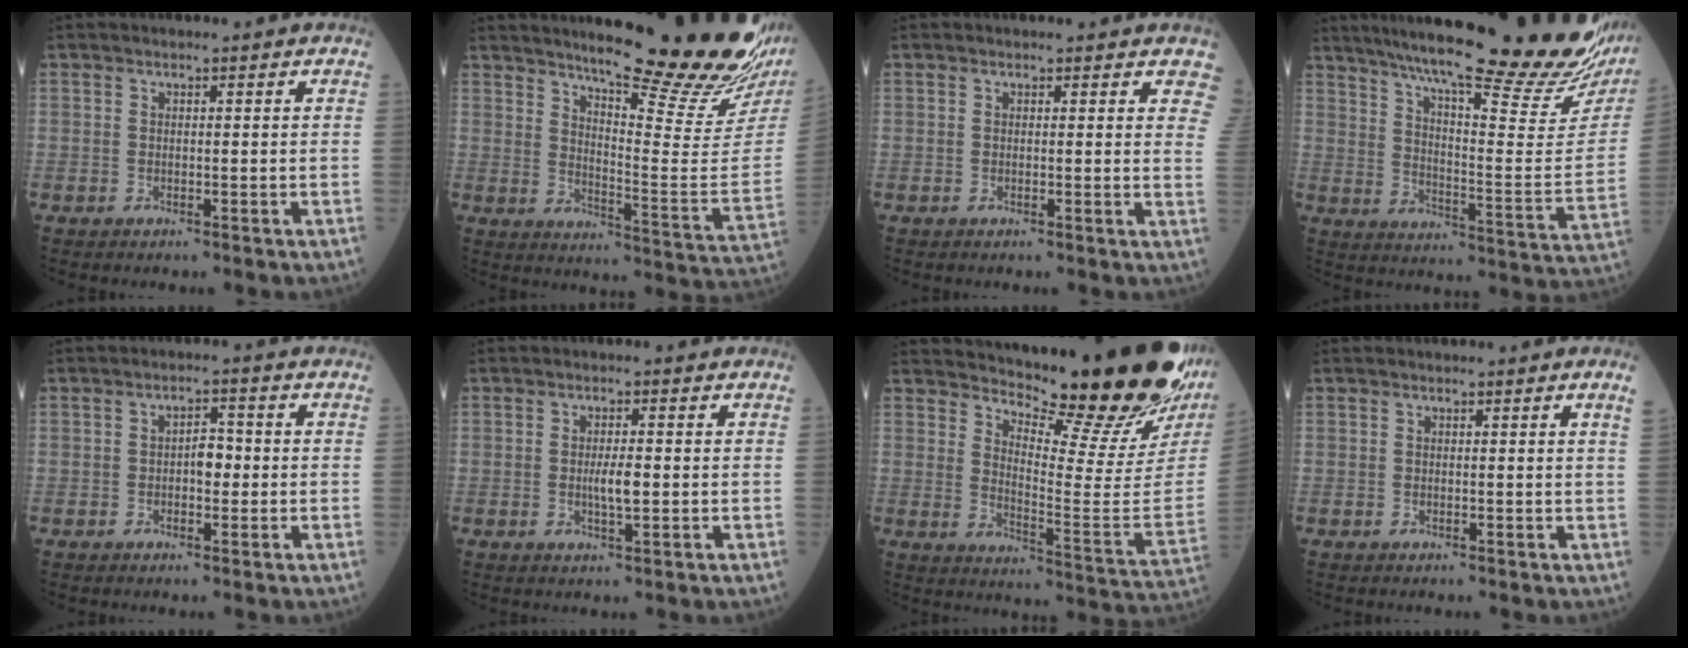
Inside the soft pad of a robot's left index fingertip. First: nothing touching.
{"total": 23.9, "force": [19.9, 0.7, 13.3], "torque": [-0.198, -0.094, 0.256]}
{"total": 6.2, "force": [5.5, 2.0, 2.1], "torque": [-0.003, -0.020, 0.040]}
{"total": 31.5, "force": [25.7, 2.8, 17.9], "torque": [-0.258, -0.062, 0.338]}
{"total": 2.8, "force": [-0.4, 1.5, 2.4], "torque": [-0.034, 0.006, -0.009]}
{"total": 2.8, "force": [-0.3, 0.5, 2.7], "torque": [-0.053, -0.005, -0.002]}
{"total": 22.7, "force": [20.0, 1.3, 10.8], "torque": [-0.169, -0.115, 0.261]}
{"total": 1.1, "force": [0.9, -0.4, 0.5], "torque": [-0.020, -0.013, 0.005]}